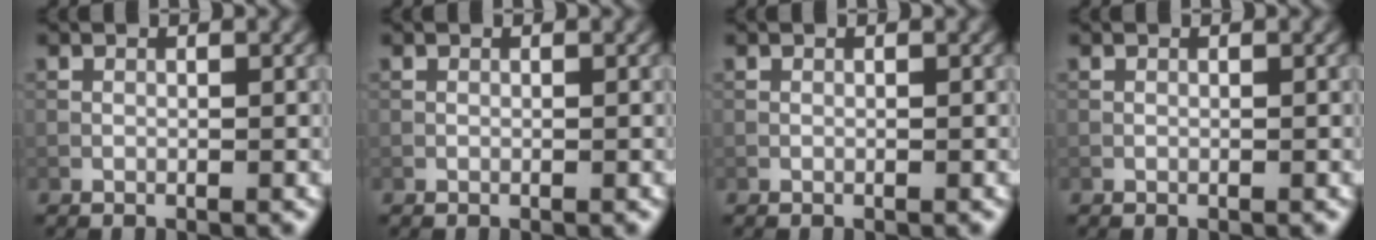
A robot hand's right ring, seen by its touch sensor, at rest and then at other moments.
{"total": 0.0}
{"total": 0.0}
{"total": 0.0}